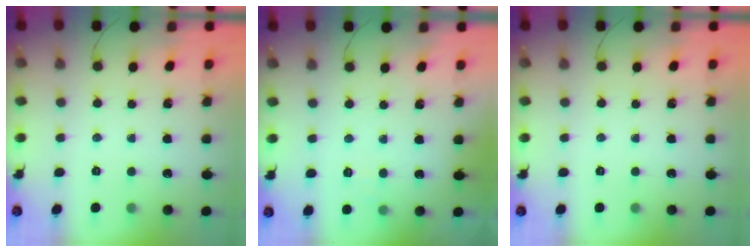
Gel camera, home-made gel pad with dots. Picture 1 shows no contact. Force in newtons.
{"total": 5.1, "press": 4.9, "slide": 1.4}
{"total": 0.0}